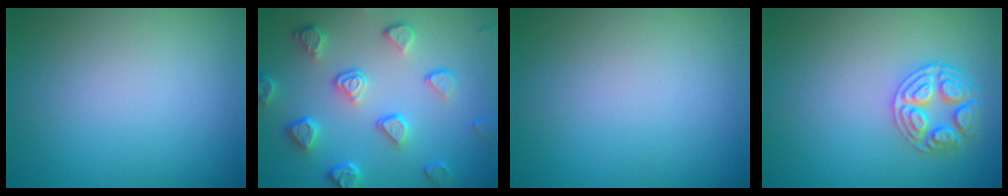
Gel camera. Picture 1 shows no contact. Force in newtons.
{"total": 5.2, "press": 4.2, "slide": 3.0}
{"total": 0.0}
{"total": 3.5, "press": 3.3, "slide": 1.1}